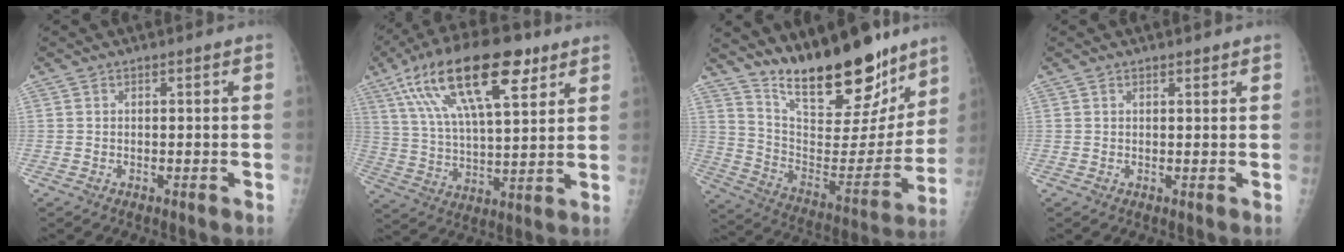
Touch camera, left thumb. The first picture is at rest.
{"total": 22.0, "force": [11.3, 8.3, 17.0], "torque": [-0.289, -0.010, 0.197]}
{"total": 25.4, "force": [19.2, 9.1, 14.1], "torque": [-0.177, -0.106, 0.308]}
{"total": 0.8, "force": [0.7, 0.3, 0.3], "torque": [-0.003, -0.005, 0.011]}